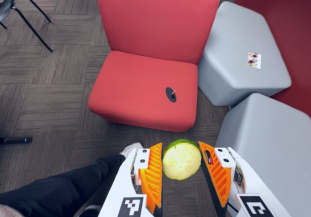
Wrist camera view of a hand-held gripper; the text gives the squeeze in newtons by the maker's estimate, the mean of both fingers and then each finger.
{"total": 8.2, "left": 8.5, "right": 7.9}